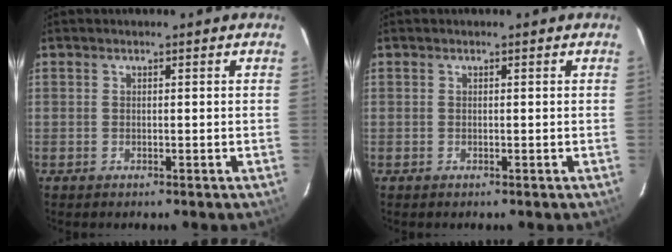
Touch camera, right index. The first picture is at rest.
{"total": 0.0}